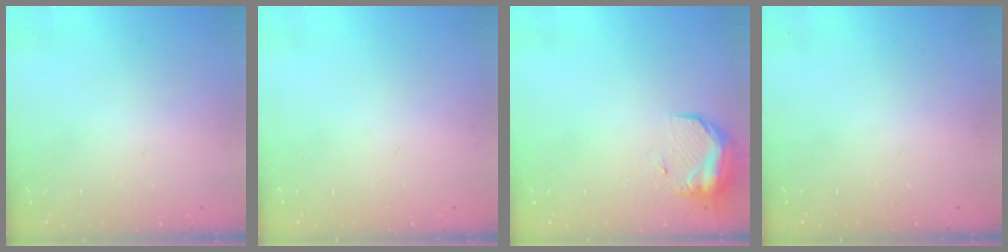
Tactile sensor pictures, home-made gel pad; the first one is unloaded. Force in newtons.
{"total": 1.0, "press": 0.0, "slide": 1.0}
{"total": 9.7, "press": 9.6, "slide": 0.9}
{"total": 0.0}